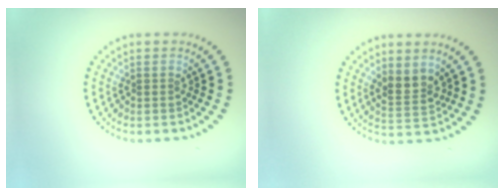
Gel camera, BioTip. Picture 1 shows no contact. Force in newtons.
{"total": 2.5, "press": 2.2, "slide": 1.1}